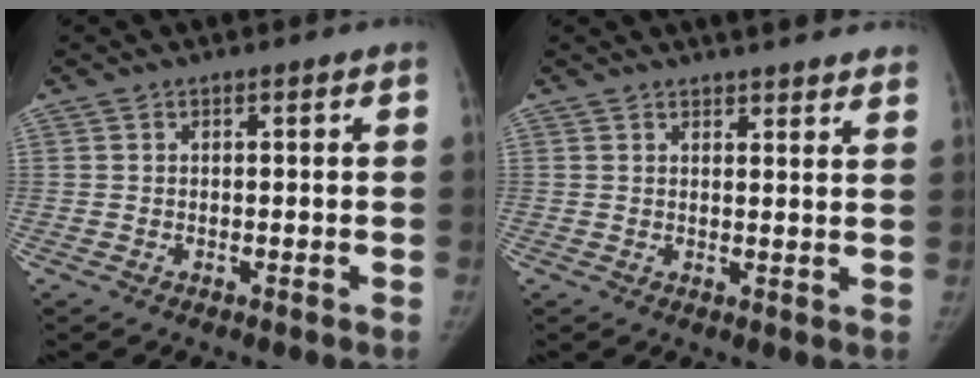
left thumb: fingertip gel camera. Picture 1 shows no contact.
{"total": 10.0, "force": [8.7, 2.1, 4.3], "torque": [-0.027, -0.019, 0.096]}